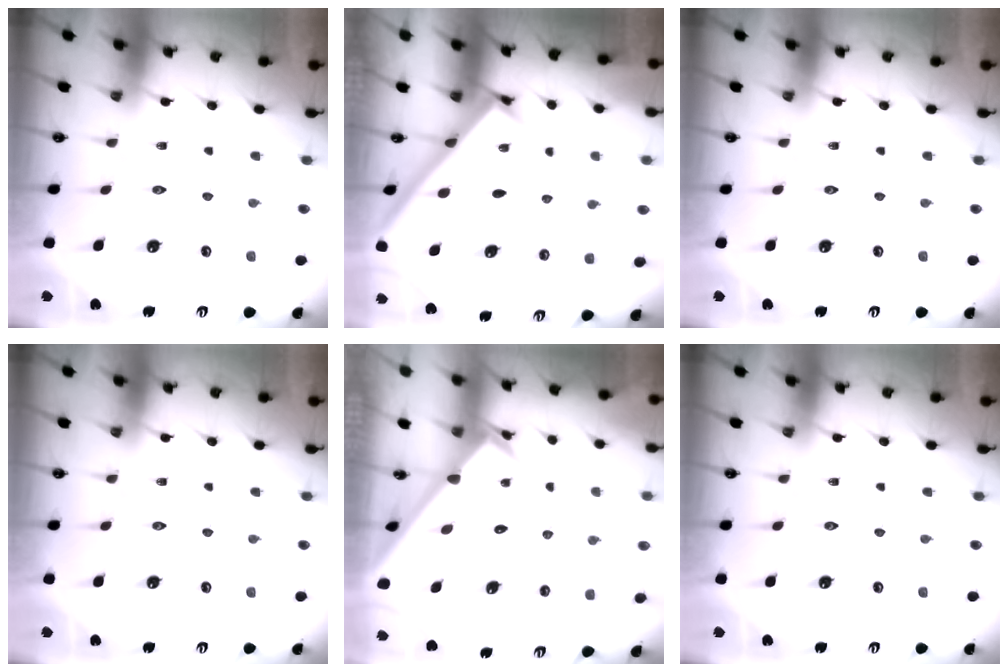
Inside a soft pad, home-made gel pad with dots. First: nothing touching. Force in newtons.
{"total": 2.3, "press": 2.3, "slide": 0.3}
{"total": 0.0}
{"total": 0.0}
{"total": 2.7, "press": 2.7, "slide": 0.2}
{"total": 0.0}